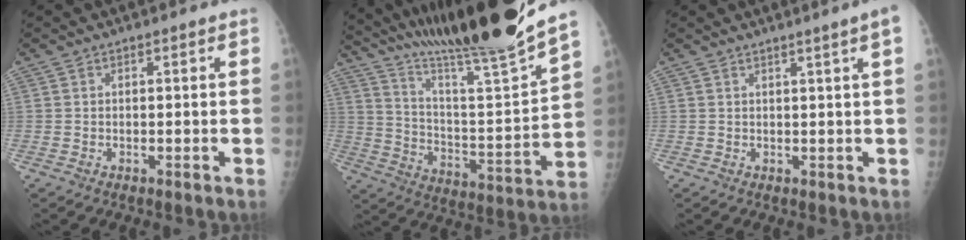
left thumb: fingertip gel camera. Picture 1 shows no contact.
{"total": 24.3, "force": [20.6, -0.7, 12.8], "torque": [-0.195, -0.116, 0.335]}
{"total": 3.0, "force": [1.6, -0.9, 2.5], "torque": [-0.037, -0.006, 0.026]}